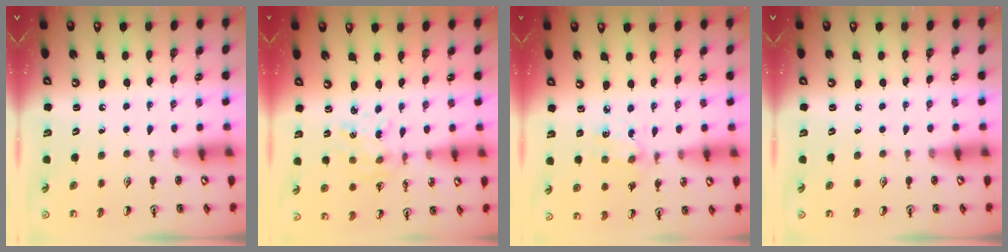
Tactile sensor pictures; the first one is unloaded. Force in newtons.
{"total": 1.5, "press": 1.5, "slide": 0.1}
{"total": 3.0, "press": 2.8, "slide": 1.0}
{"total": 0.0}